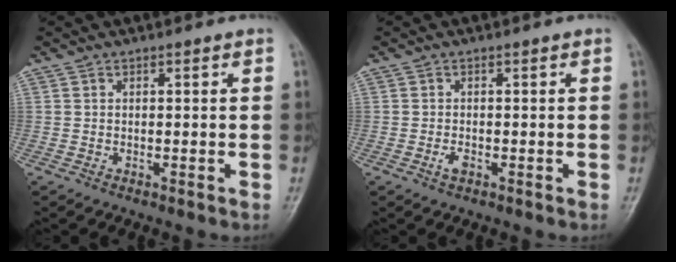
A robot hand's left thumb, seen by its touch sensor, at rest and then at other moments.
{"total": 1.3, "force": [-0.6, 0.7, 1.0], "torque": [-0.020, 0.000, -0.012]}